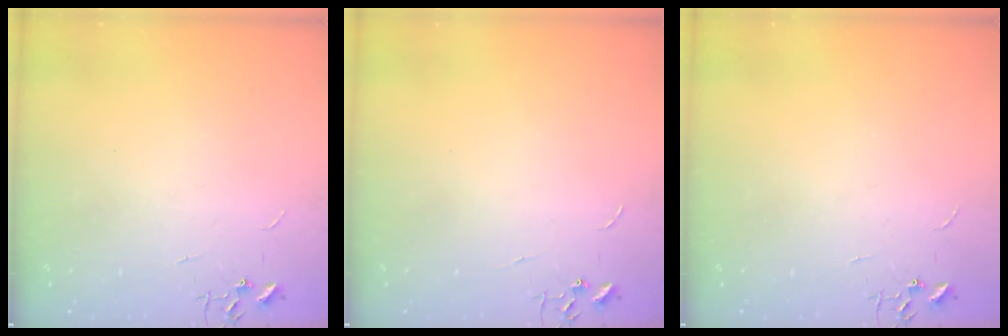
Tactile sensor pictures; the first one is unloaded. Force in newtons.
{"total": 0.0}
{"total": 0.0}